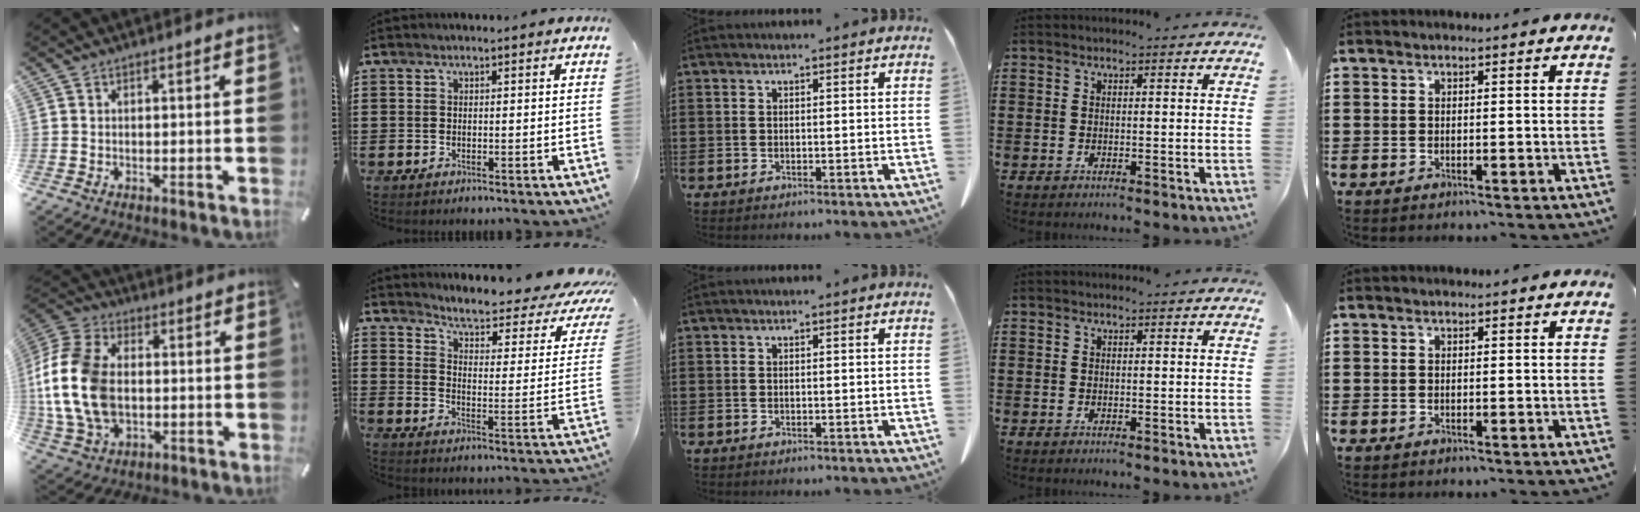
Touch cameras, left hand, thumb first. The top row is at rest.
{"thumb": {"total": 18.4, "force": [-1.0, 13.1, 13.0], "torque": [-0.305, 0.002, -0.019]}, "index": {"total": 4.7, "force": [3.6, 0.6, 3.0], "torque": [-0.077, -0.030, 0.052]}}